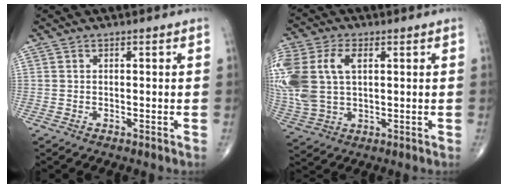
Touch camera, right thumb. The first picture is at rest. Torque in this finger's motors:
{"motor_torque": [2.01, 2.47, 1.70, 0.35, 0.22]}